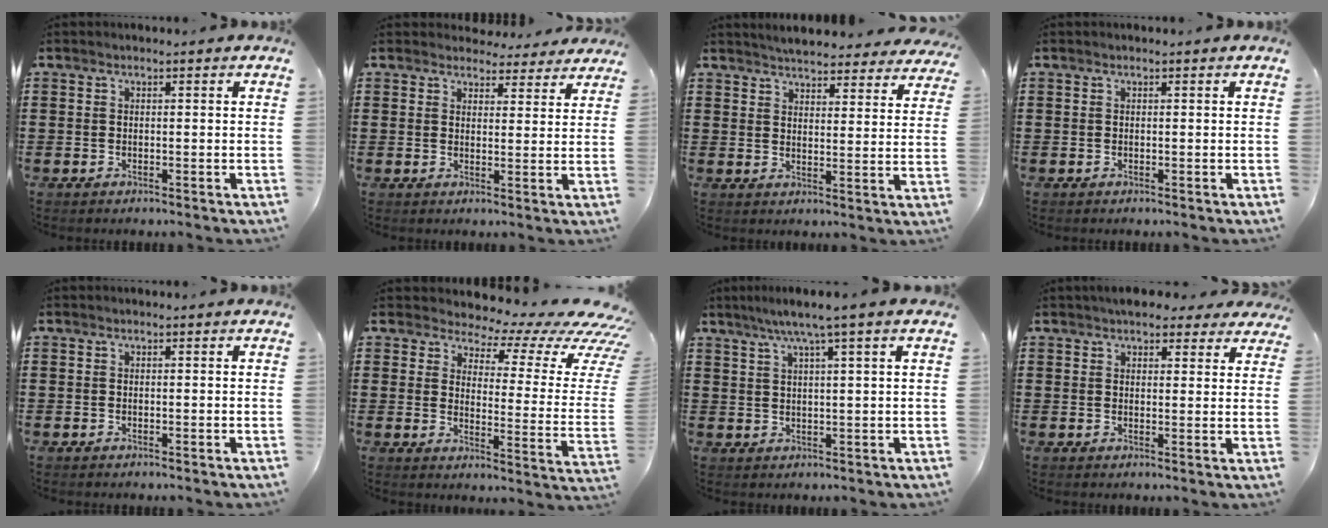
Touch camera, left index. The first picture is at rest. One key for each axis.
{"total": 3.6, "fx": 3.4, "fy": 1.0, "fz": 0.7, "tx": -0.016, "ty": -0.015, "tz": 0.063}
{"total": 4.4, "fx": 4.4, "fy": 0.0, "fz": 0.7, "tx": -0.025, "ty": -0.024, "tz": 0.076}
{"total": 0.0}
{"total": 0.0}
{"total": 5.1, "fx": 3.9, "fy": 1.9, "fz": 2.8, "tx": -0.053, "ty": -0.047, "tz": 0.059}
{"total": 4.6, "fx": 2.8, "fy": -0.7, "fz": 3.6, "tx": -0.077, "ty": -0.004, "tz": 0.046}
{"total": 4.2, "fx": 3.6, "fy": 1.5, "fz": 1.6, "tx": -0.034, "ty": -0.006, "tz": 0.066}